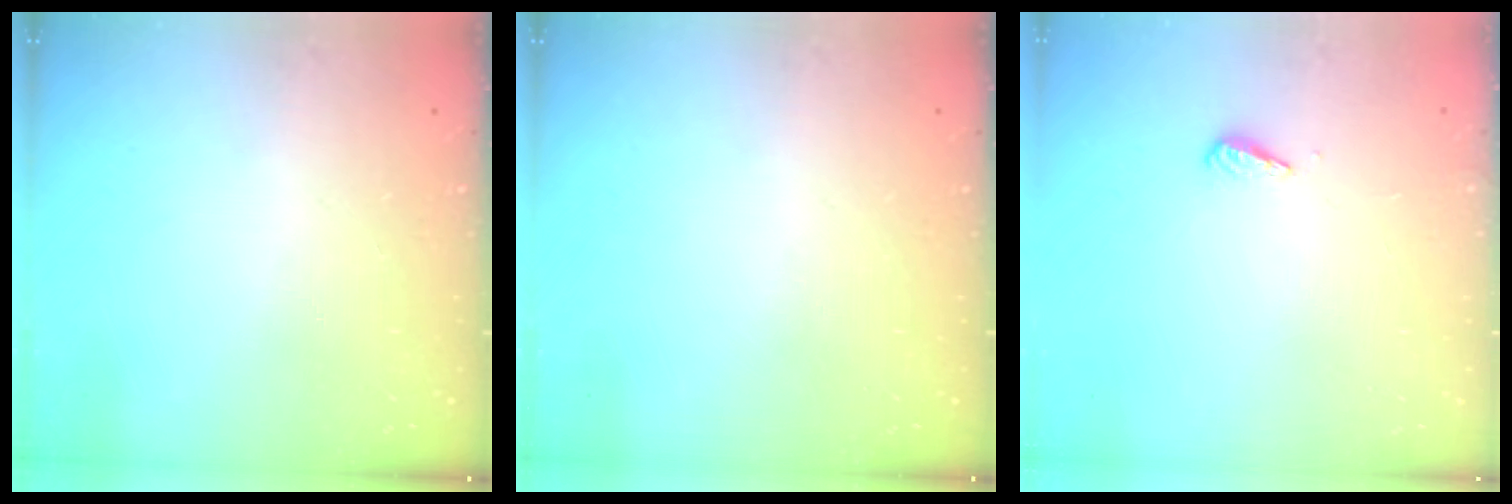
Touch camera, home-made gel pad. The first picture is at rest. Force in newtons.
{"total": 0.0}
{"total": 2.7, "press": 2.6, "slide": 0.4}